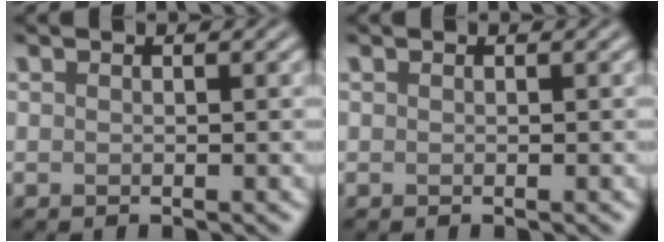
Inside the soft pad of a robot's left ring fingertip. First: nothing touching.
{"total": 0.0}